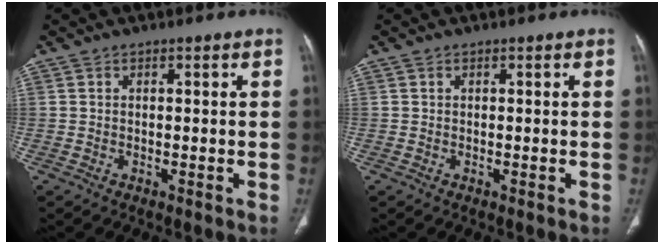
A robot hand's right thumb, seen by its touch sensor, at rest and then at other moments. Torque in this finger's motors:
{"motor_torque": [0.40, 0.16, -0.30, 0.18, -0.02]}